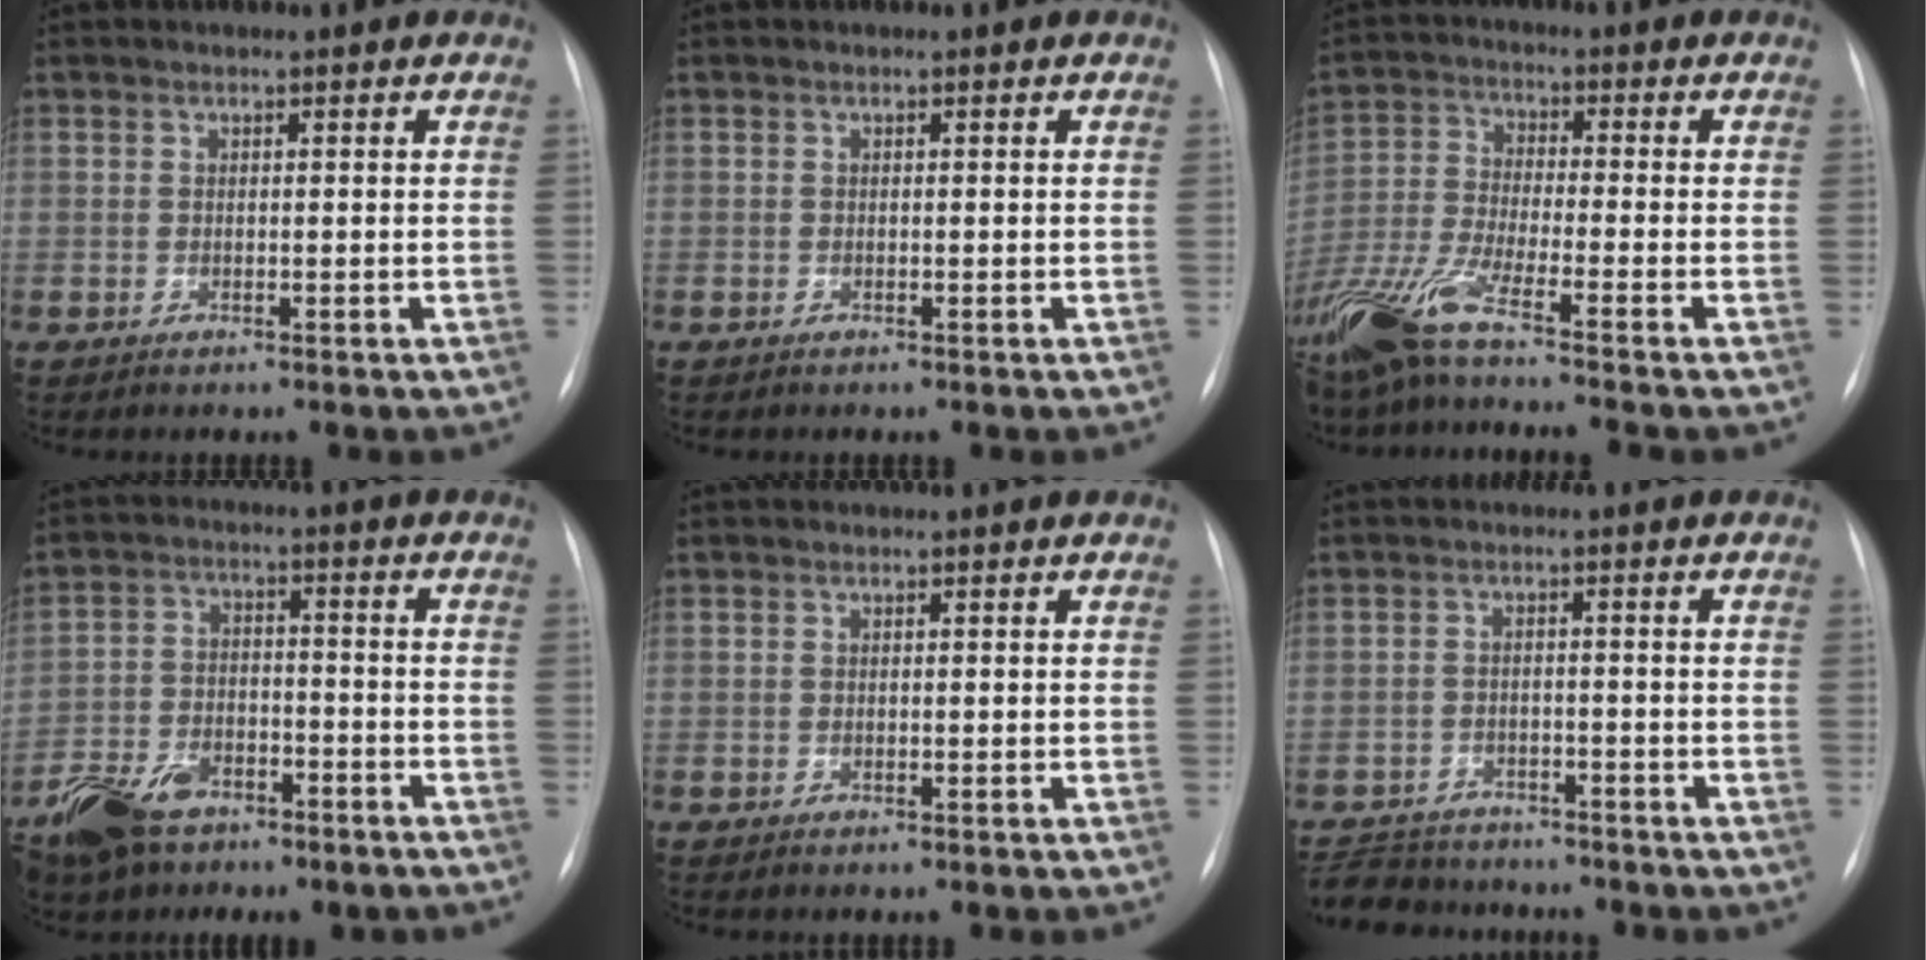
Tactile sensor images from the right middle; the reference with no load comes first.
{"total": 0.0}
{"total": 12.3, "force": [-9.2, -0.5, 8.1], "torque": [-0.171, -0.033, -0.172]}
{"total": 12.3, "force": [-8.1, 7.1, 6.0], "torque": [-0.129, 0.006, -0.134]}
{"total": 0.0}
{"total": 8.9, "force": [-8.1, 3.4, 1.7], "torque": [-0.037, 0.005, -0.117]}